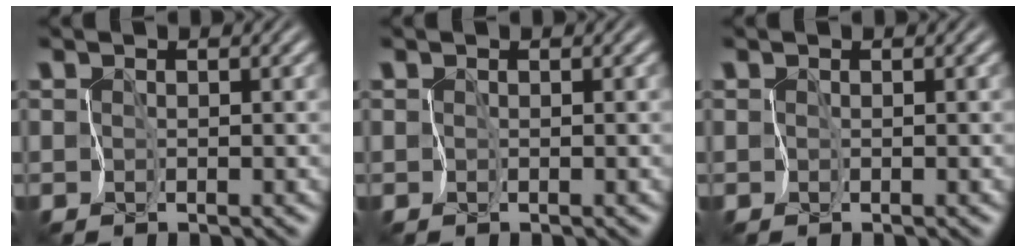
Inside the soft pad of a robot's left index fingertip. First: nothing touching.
{"total": 0.0}
{"total": 0.0}